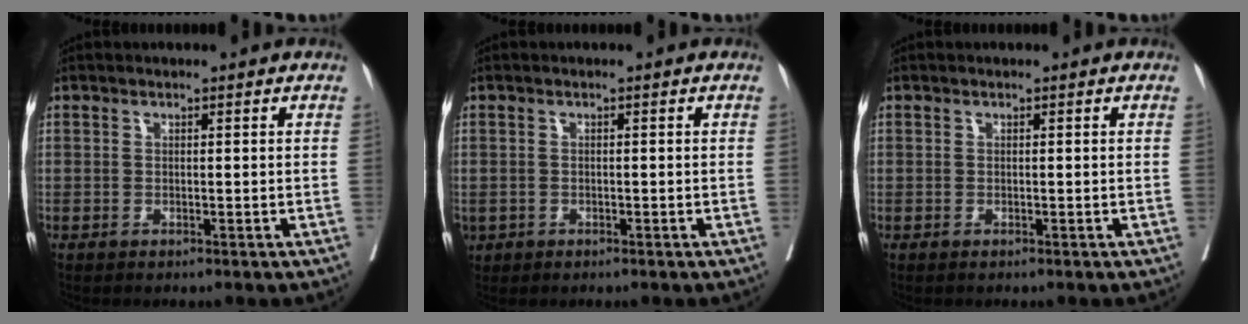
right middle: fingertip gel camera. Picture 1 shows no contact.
{"total": 1.3, "force": [-0.4, 1.1, 0.7], "torque": [-0.018, 0.000, -0.002]}
{"total": 0.0}